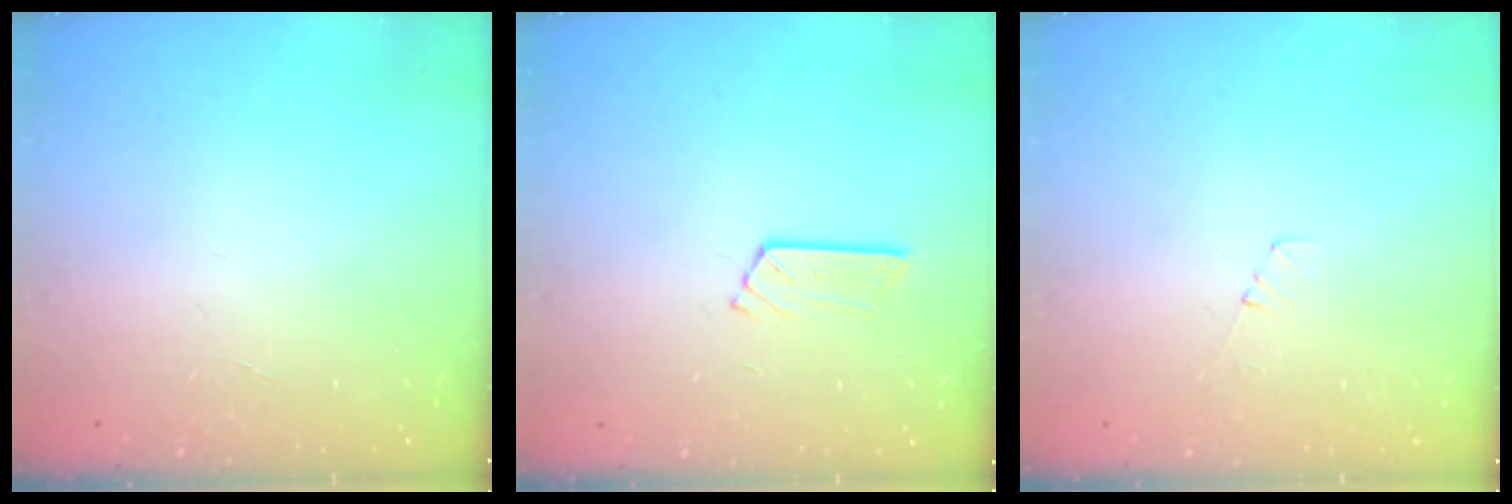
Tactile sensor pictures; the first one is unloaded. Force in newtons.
{"total": 4.6, "press": 4.6, "slide": 0.4}
{"total": 3.5, "press": 3.4, "slide": 0.5}